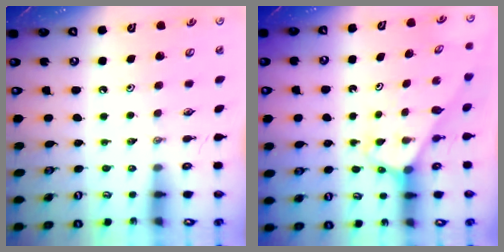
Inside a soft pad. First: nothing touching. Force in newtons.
{"total": 3.1, "press": 3.1, "slide": 0.2}